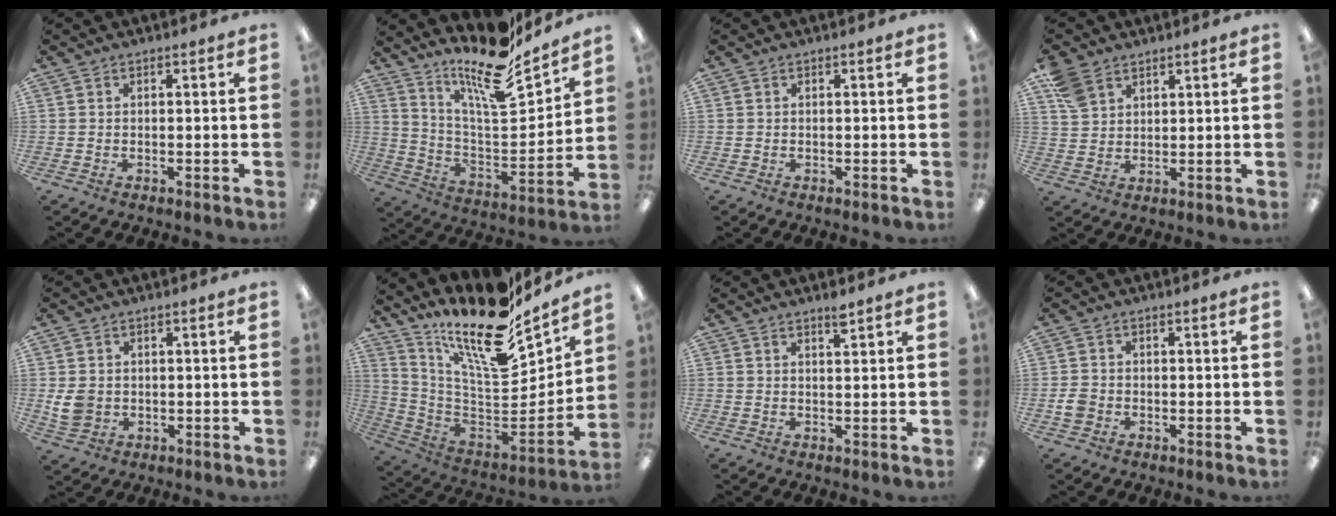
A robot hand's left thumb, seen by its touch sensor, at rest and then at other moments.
{"total": 17.7, "force": [14.3, 4.1, 9.6], "torque": [-0.173, -0.107, 0.241]}
{"total": 0.0}
{"total": 7.0, "force": [4.5, 4.5, 2.8], "torque": [-0.055, -0.009, 0.088]}
{"total": 5.5, "force": [0.1, 4.8, 2.8], "torque": [-0.057, 0.005, 0.006]}
{"total": 19.6, "force": [14.4, 5.9, 11.9], "torque": [-0.194, -0.123, 0.242]}
{"total": 2.2, "force": [1.9, 0.1, 1.1], "torque": [-0.019, -0.006, 0.033]}
{"total": 3.0, "force": [-0.8, 2.5, 1.4], "torque": [-0.021, 0.006, -0.014]}